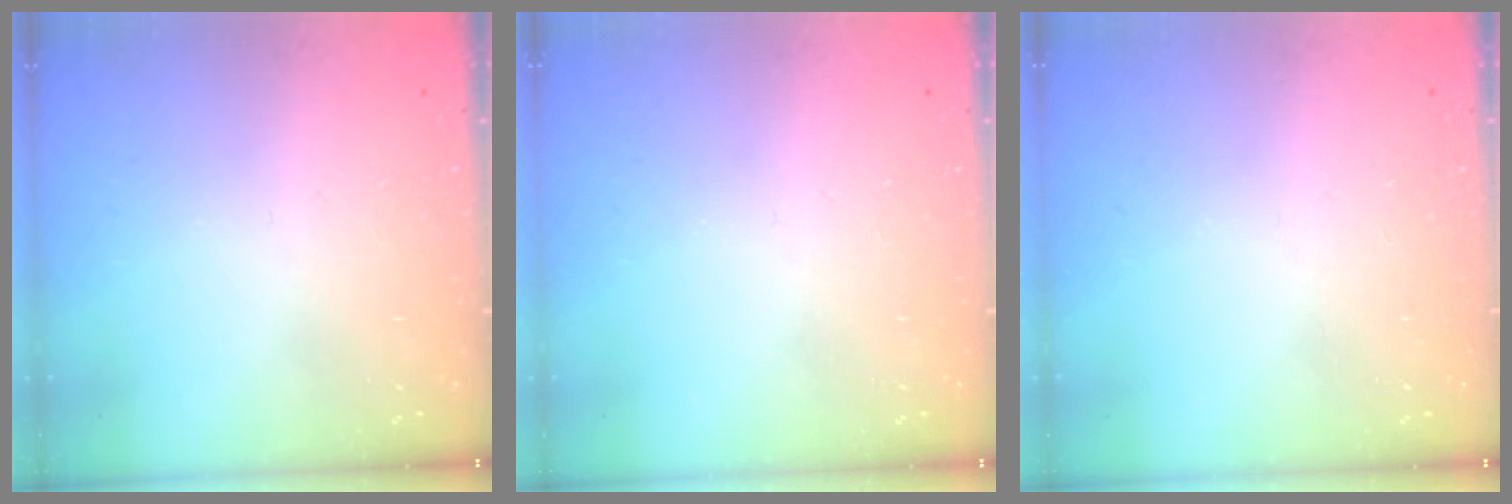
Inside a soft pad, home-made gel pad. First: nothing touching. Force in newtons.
{"total": 0.0}
{"total": 0.0}